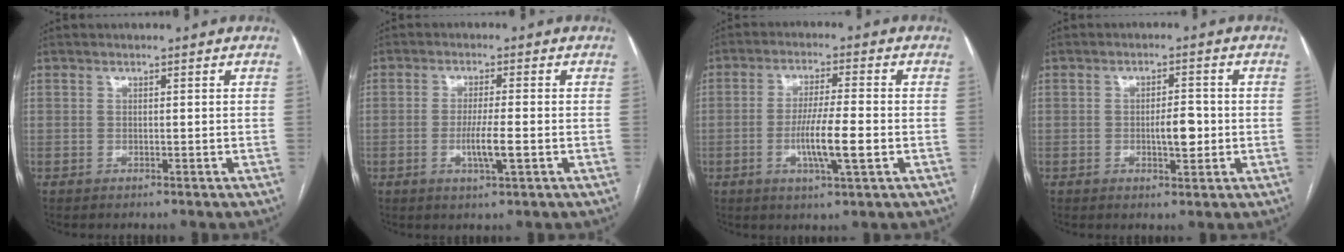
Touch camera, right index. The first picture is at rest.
{"total": 4.8, "force": [-1.2, 0.1, 4.6], "torque": [-0.088, -0.009, -0.022]}
{"total": 8.0, "force": [-2.0, 0.4, 7.7], "torque": [-0.141, -0.006, -0.037]}
{"total": 4.3, "force": [-0.6, 1.4, 4.0], "torque": [-0.060, 0.001, -0.006]}